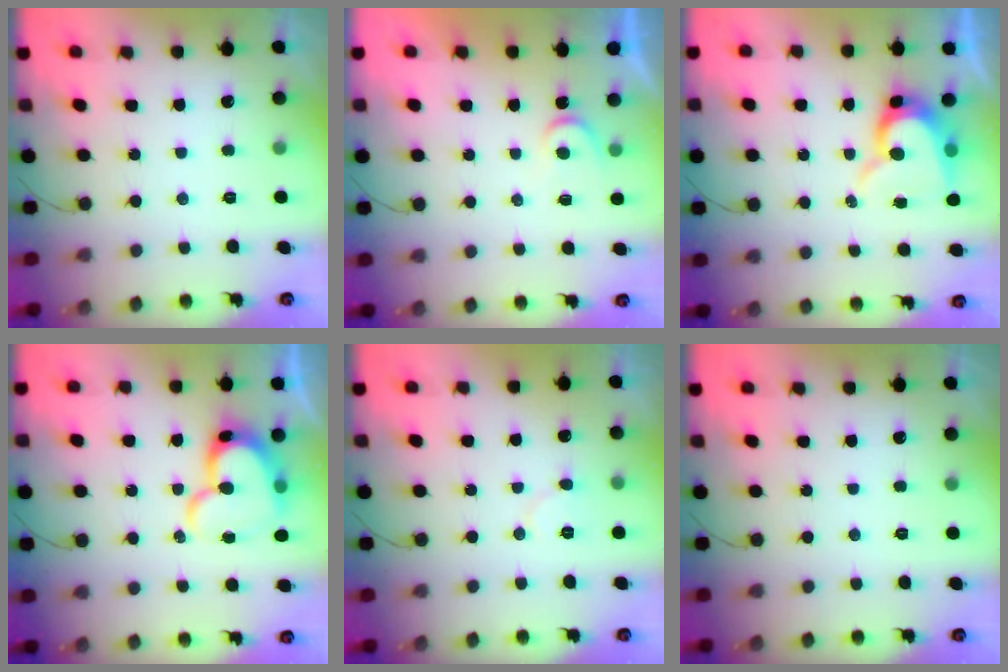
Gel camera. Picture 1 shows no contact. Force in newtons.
{"total": 3.7, "press": 3.6, "slide": 0.4}
{"total": 10.7, "press": 10.7, "slide": 0.9}
{"total": 17.0, "press": 16.9, "slide": 1.4}
{"total": 5.5, "press": 5.5, "slide": 0.5}
{"total": 0.0}